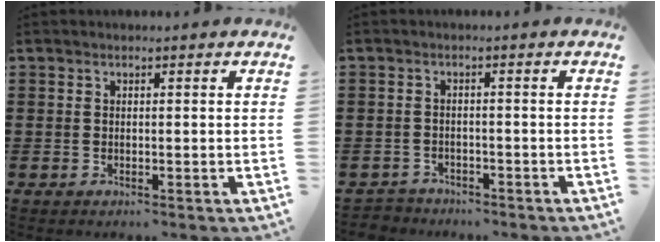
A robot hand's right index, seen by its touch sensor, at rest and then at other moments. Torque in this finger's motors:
{"motor_torque": [-0.29, 0.10, -0.38, -0.09]}